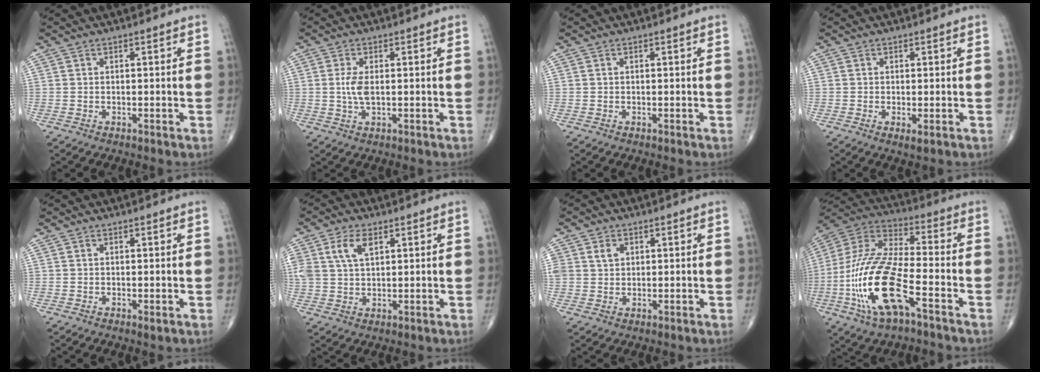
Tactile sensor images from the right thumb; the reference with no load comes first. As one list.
[{"total": 3.5, "force": [0.2, 1.4, 3.2], "torque": [-0.075, -0.003, 0.007]}, {"total": 0.0}, {"total": 1.6, "force": [-0.5, 0.4, 1.4], "torque": [-0.030, -0.008, -0.008]}, {"total": 0.7, "force": [-0.1, 0.3, 0.6], "torque": [-0.010, -0.004, -0.001]}, {"total": 6.2, "force": [2.6, 3.3, 4.5], "torque": [-0.089, -0.002, 0.054]}, {"total": 3.4, "force": [1.2, 2.7, 1.6], "torque": [-0.018, -0.001, 0.026]}, {"total": 20.3, "force": [-7.4, 6.9, 17.6], "torque": [-0.385, 0.031, -0.134]}]